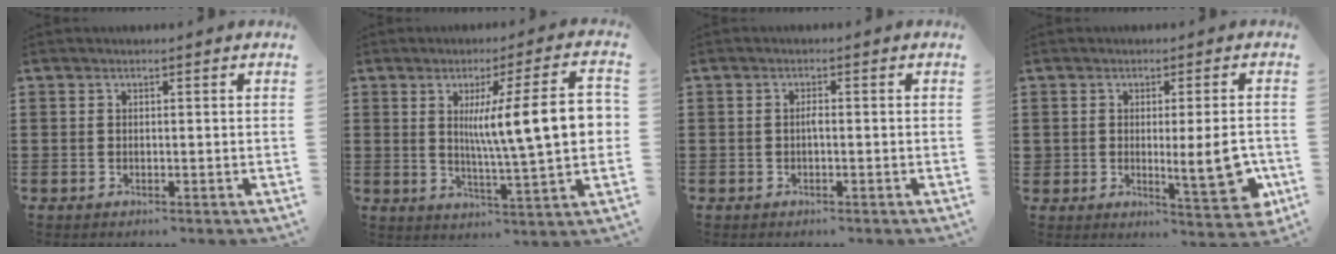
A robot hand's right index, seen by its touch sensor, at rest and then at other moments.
{"total": 13.2, "force": [1.8, 1.8, 13.0], "torque": [-0.207, -0.003, 0.025]}
{"total": 1.1, "force": [-0.3, 0.1, 1.1], "torque": [-0.022, -0.001, -0.005]}
{"total": 7.9, "force": [-1.1, 2.2, 7.5], "torque": [-0.106, -0.016, -0.017]}